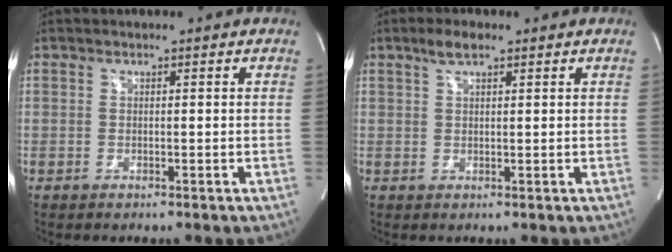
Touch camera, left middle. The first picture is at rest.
{"total": 2.9, "force": [1.9, 0.8, 2.0], "torque": [-0.046, 0.010, 0.038]}